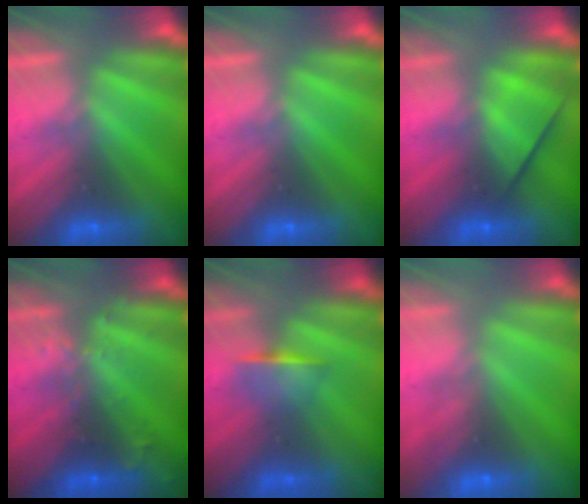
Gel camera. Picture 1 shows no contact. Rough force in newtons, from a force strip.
{"total": 0.0}
{"total": 2.5}
{"total": 2.9}
{"total": 1.2}
{"total": 5.0}